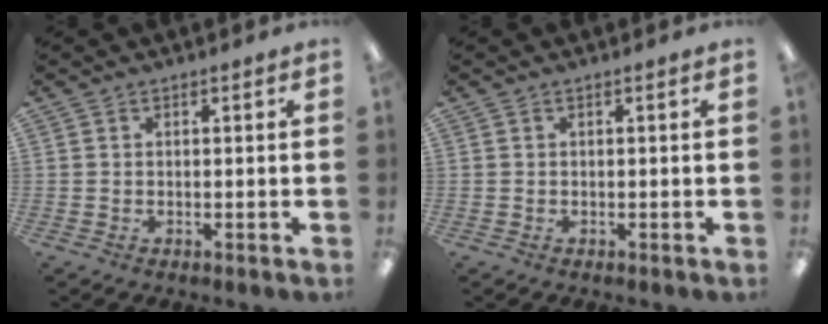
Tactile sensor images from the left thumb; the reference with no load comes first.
{"total": 0.0}